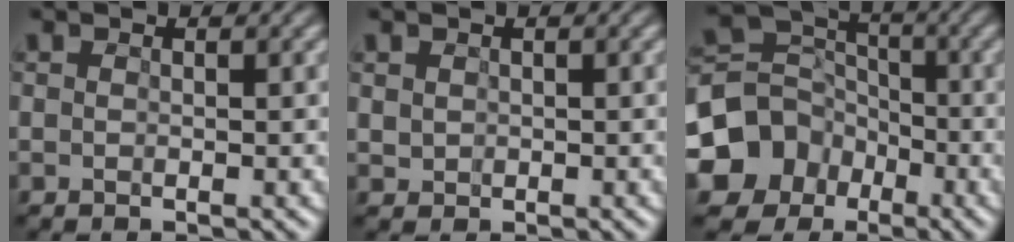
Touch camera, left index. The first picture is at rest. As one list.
[{"total": 1.2, "force": [0.4, 1.1, 0.5], "torque": [-0.008, 0.010, 0.013]}, {"total": 11.0, "force": [-5.5, 8.9, 3.2], "torque": [-0.099, -0.027, -0.107]}]